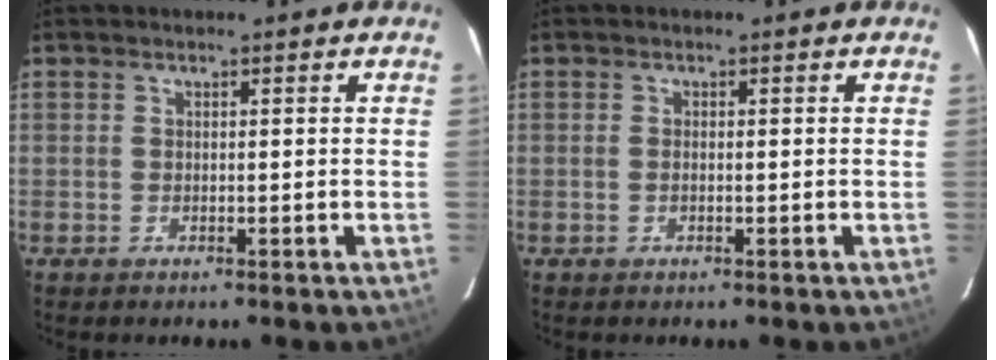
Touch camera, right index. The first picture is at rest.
{"total": 0.6, "force": [-0.1, 0.3, 0.5], "torque": [-0.011, 0.000, -0.004]}